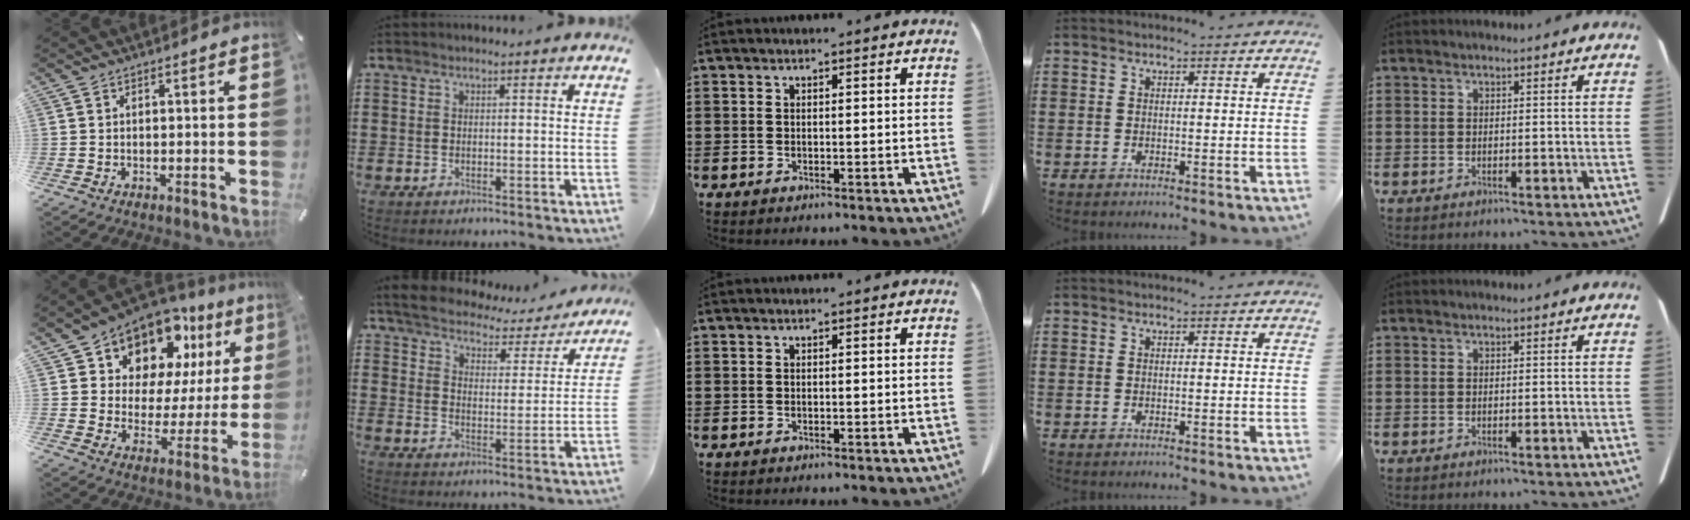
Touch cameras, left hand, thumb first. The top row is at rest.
{"thumb": {"total": 12.3, "force": [9.2, 7.5, 3.2], "torque": [-0.057, -0.087, 0.166]}, "index": {"total": 3.7, "force": [3.7, 0.4, 0.2], "torque": [-0.031, -0.027, 0.056]}}